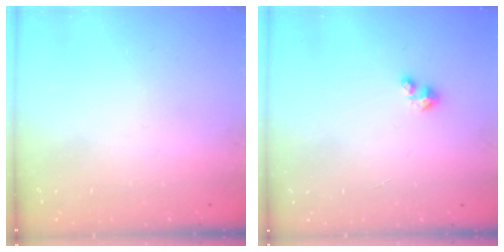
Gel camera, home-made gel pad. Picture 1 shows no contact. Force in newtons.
{"total": 2.5, "press": 2.5, "slide": 0.3}